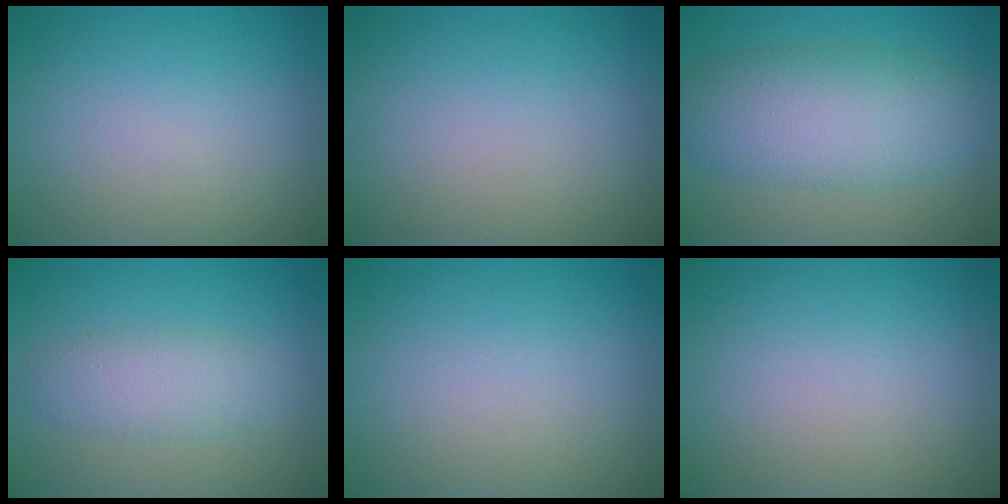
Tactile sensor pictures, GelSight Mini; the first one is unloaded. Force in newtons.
{"total": 0.0}
{"total": 7.4, "press": 7.4, "slide": 0.0}
{"total": 3.0, "press": 3.0, "slide": 0.1}
{"total": 0.0}
{"total": 0.0}